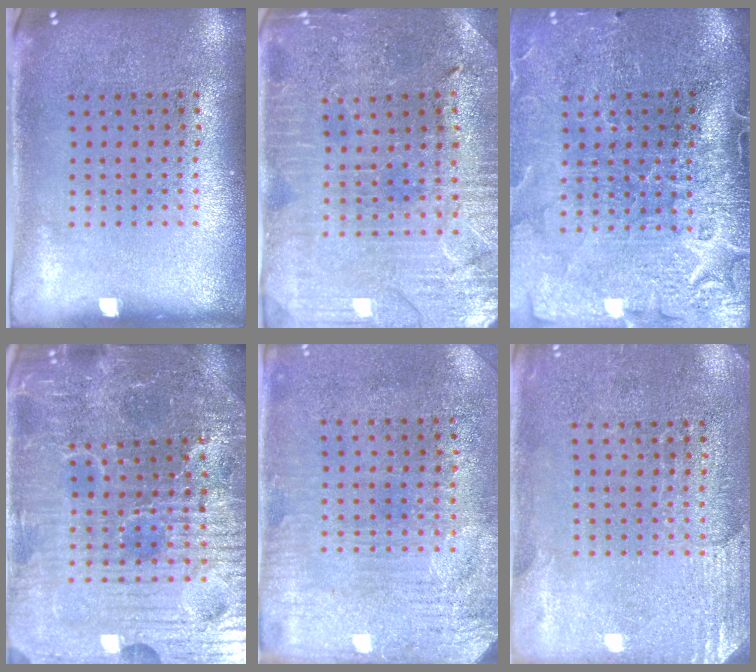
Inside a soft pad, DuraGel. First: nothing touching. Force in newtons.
{"total": 1.5, "press": 1.4, "slide": 0.2}
{"total": 4.2, "press": 3.7, "slide": 2.1}
{"total": 6.0, "press": 5.7, "slide": 2.0}
{"total": 3.3, "press": 2.7, "slide": 1.8}
{"total": 2.6, "press": 2.3, "slide": 1.2}